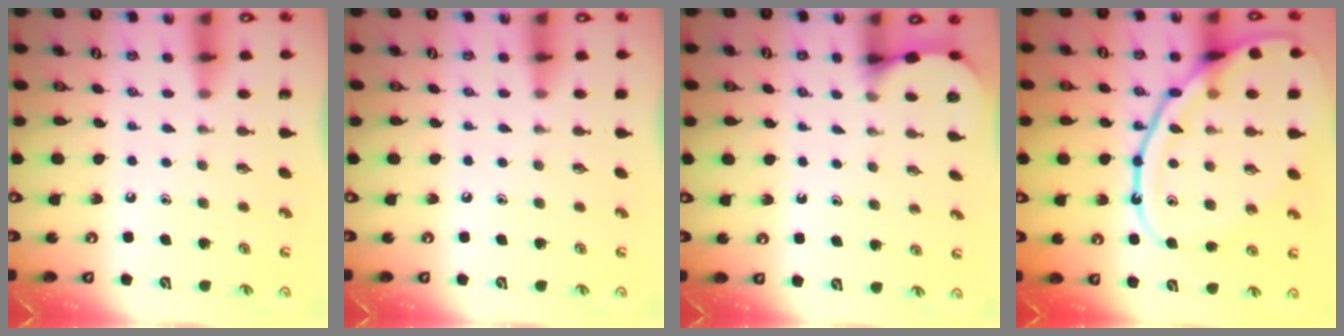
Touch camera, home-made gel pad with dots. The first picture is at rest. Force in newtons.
{"total": 2.3, "press": 2.2, "slide": 0.4}
{"total": 2.3, "press": 2.3, "slide": 0.2}
{"total": 19.6, "press": 19.5, "slide": 1.9}